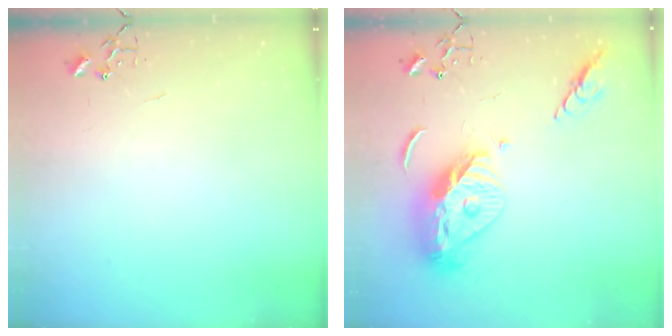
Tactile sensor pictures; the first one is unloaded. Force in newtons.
{"total": 15.9, "press": 15.8, "slide": 1.5}